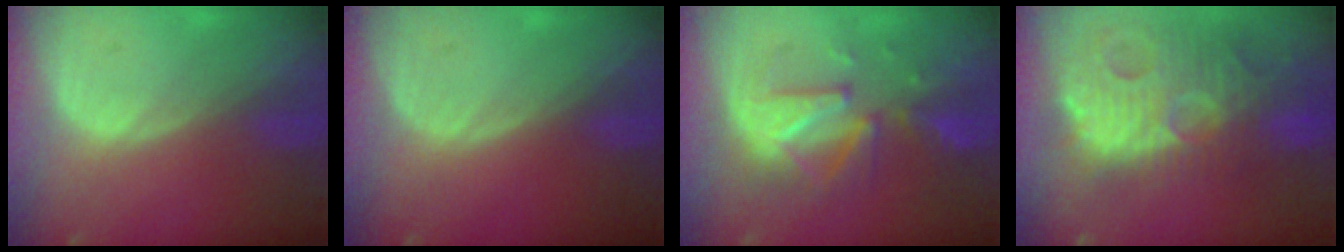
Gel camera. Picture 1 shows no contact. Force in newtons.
{"total": 0.0}
{"total": 9.0, "press": 8.8, "slide": 1.7}
{"total": 14.7, "press": 12.6, "slide": 7.6}